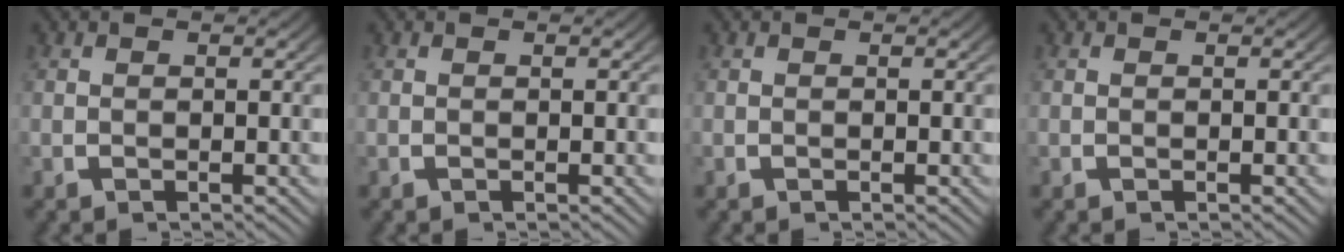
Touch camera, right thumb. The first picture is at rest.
{"total": 0.0}
{"total": 0.0}
{"total": 0.0}